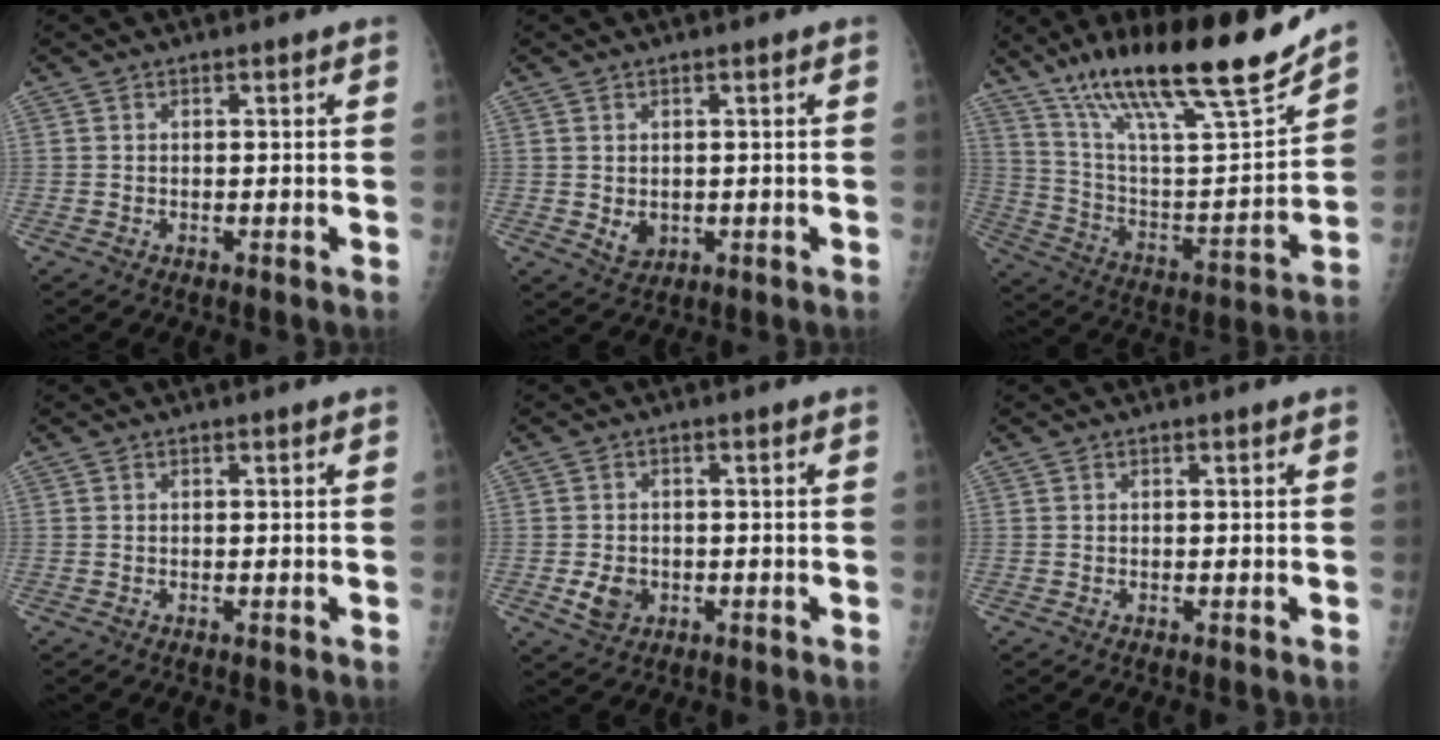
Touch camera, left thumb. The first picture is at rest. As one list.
[{"total": 2.8, "force": [-0.1, 2.2, 1.7], "torque": [-0.019, -0.004, 0.009]}, {"total": 26.6, "force": [18.8, 5.1, 18.0], "torque": [-0.278, -0.062, 0.324]}, {"total": 0.0}, {"total": 4.2, "force": [-1.1, 3.3, 2.3], "torque": [-0.035, 0.001, -0.014]}, {"total": 0.0}]